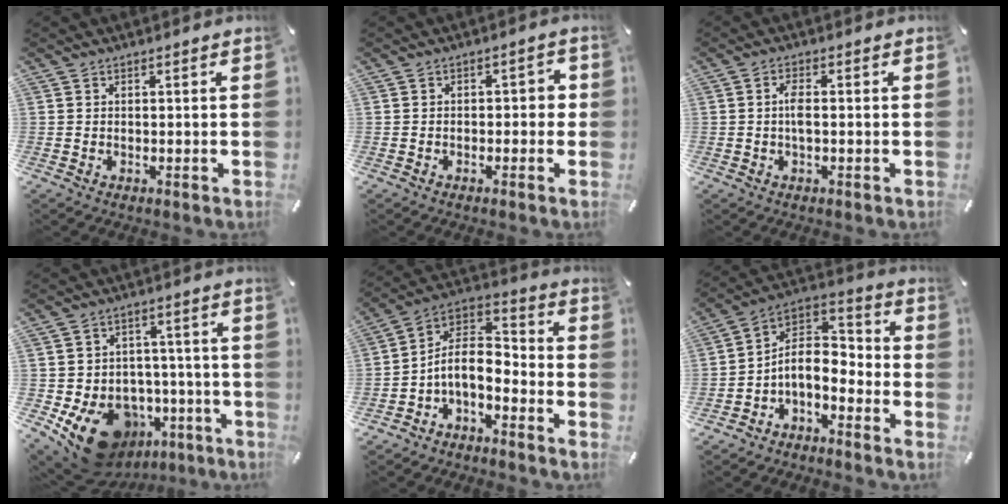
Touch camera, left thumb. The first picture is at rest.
{"total": 2.4, "force": [-1.1, 1.4, 1.6], "torque": [-0.030, 0.013, -0.025]}
{"total": 3.3, "force": [-0.3, 1.0, 3.1], "torque": [-0.065, 0.000, -0.008]}
{"total": 16.3, "force": [-8.2, 11.3, 8.4], "torque": [-0.148, 0.048, -0.123]}
{"total": 8.9, "force": [-4.2, 5.3, 5.7], "torque": [-0.122, 0.007, -0.082]}
{"total": 8.5, "force": [-3.5, 6.0, 4.9], "torque": [-0.098, 0.010, -0.063]}